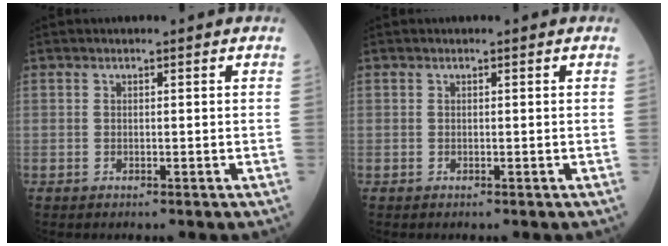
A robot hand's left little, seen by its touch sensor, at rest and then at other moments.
{"total": 0.0}